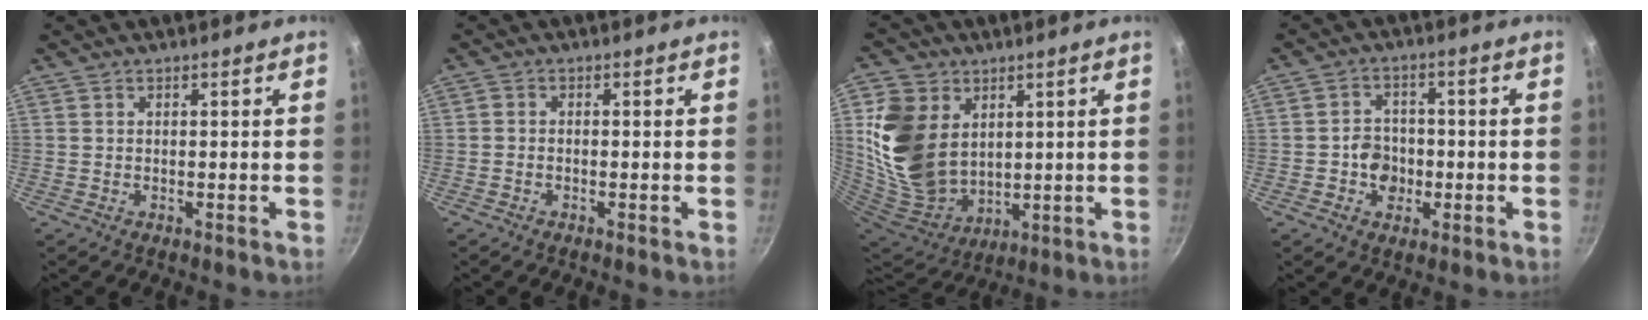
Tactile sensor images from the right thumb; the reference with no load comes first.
{"total": 1.1, "force": [-0.7, 0.6, 0.5], "torque": [-0.014, 0.008, -0.018]}
{"total": 17.9, "force": [4.7, 13.7, 10.5], "torque": [-0.190, -0.026, 0.110]}
{"total": 5.9, "force": [-1.3, 4.9, 2.9], "torque": [-0.022, 0.011, -0.028]}